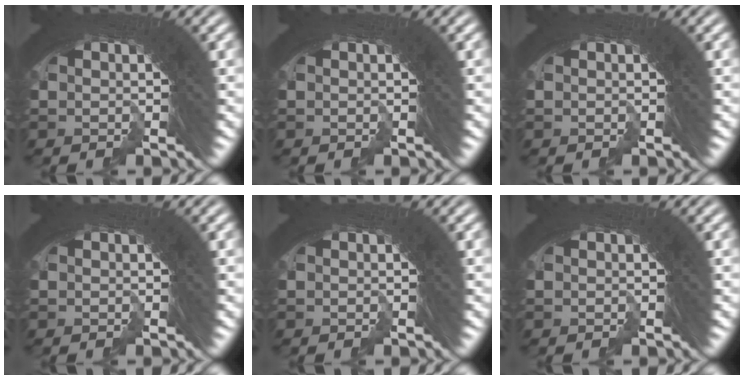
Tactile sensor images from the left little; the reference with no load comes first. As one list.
[{"total": 0.0}, {"total": 0.0}, {"total": 0.0}, {"total": 0.0}, {"total": 0.0}]